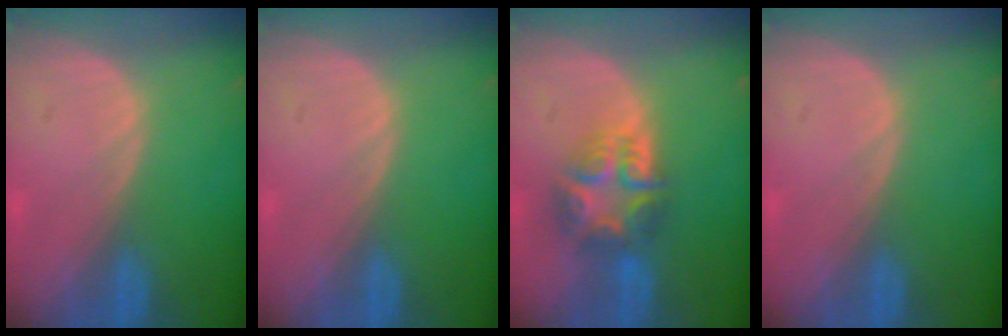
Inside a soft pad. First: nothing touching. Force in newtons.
{"total": 0.0}
{"total": 7.8, "press": 6.7, "slide": 4.1}
{"total": 0.0}